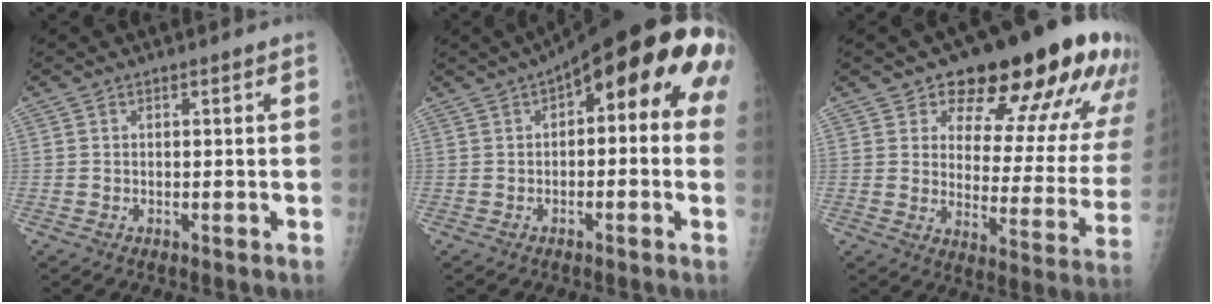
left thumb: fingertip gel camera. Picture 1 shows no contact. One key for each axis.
{"total": 17.0, "fx": 4.7, "fy": 6.5, "fz": 14.9, "tx": -0.174, "ty": 0.035, "tz": 0.046}
{"total": 22.4, "fx": 14.7, "fy": 9.0, "fz": 14.3, "tx": -0.137, "ty": -0.072, "tz": 0.188}